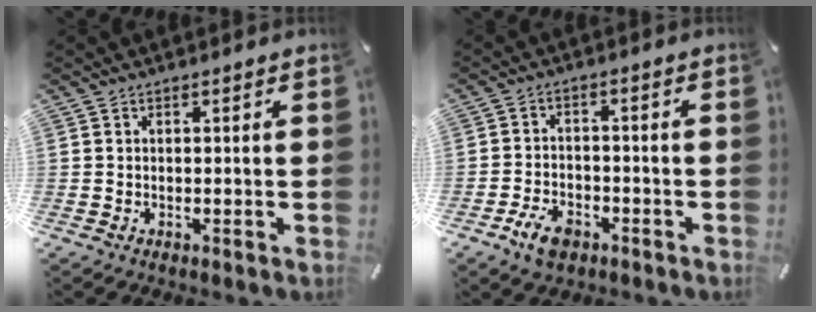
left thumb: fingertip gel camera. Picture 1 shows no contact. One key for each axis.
{"total": 5.8, "fx": -3.5, "fy": 3.7, "fz": 2.9, "tx": -0.060, "ty": 0.018, "tz": -0.066}